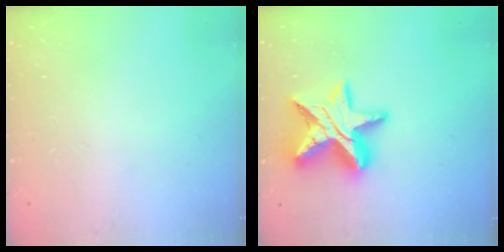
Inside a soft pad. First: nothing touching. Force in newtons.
{"total": 19.1, "press": 19.1, "slide": 1.3}